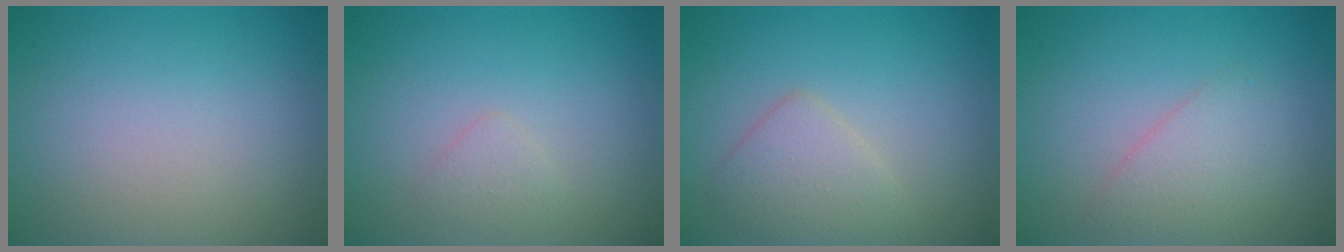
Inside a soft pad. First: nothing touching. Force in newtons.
{"total": 1.1, "press": 1.1, "slide": 0.1}
{"total": 2.7, "press": 2.7, "slide": 0.2}
{"total": 2.3, "press": 2.3, "slide": 0.2}